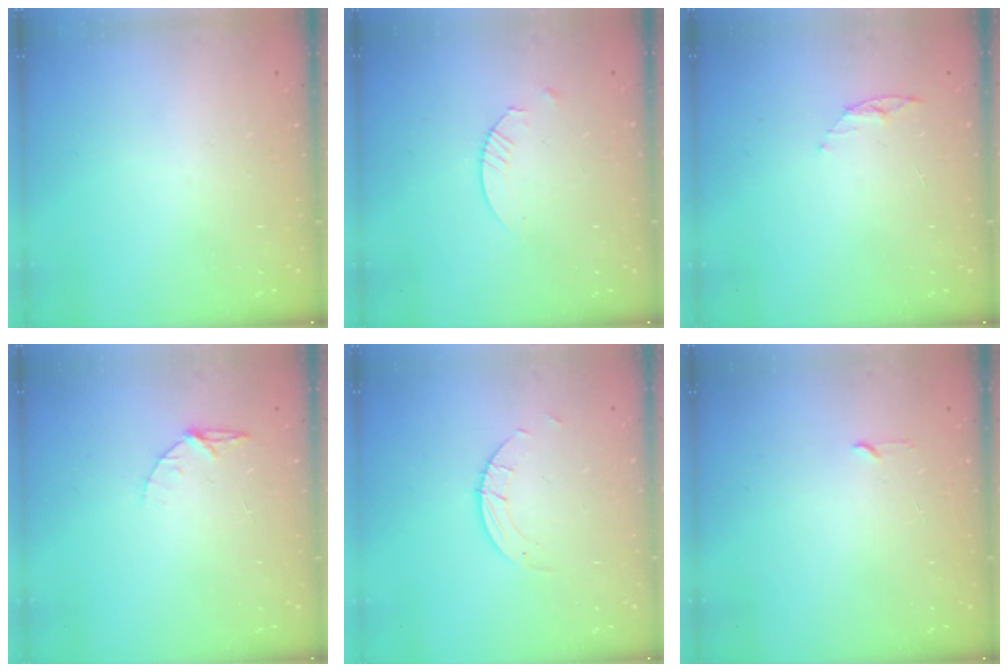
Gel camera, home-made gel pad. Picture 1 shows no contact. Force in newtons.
{"total": 2.4, "press": 2.4, "slide": 0.3}
{"total": 4.5, "press": 4.4, "slide": 0.5}
{"total": 5.2, "press": 5.1, "slide": 0.6}
{"total": 1.5, "press": 1.5, "slide": 0.1}
{"total": 2.3, "press": 2.2, "slide": 0.3}